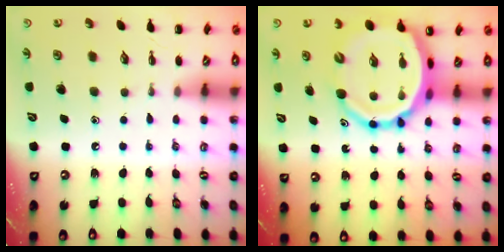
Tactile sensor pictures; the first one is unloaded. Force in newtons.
{"total": 16.8, "press": 16.2, "slide": 4.3}